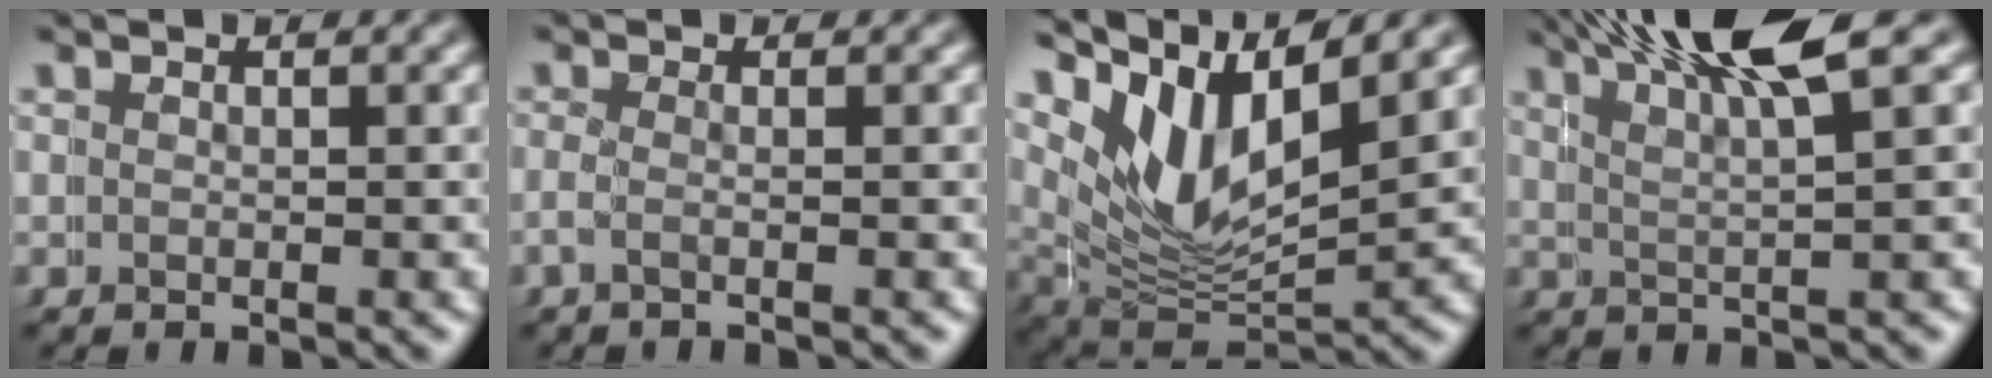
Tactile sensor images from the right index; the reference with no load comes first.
{"total": 0.8, "force": [-0.2, -0.8, 0.0], "torque": [0.002, 0.001, -0.007]}
{"total": 8.8, "force": [4.0, 5.4, 5.7], "torque": [-0.106, 0.002, 0.058]}
{"total": 7.2, "force": [5.4, 0.4, 4.8], "torque": [-0.085, 0.013, 0.083]}